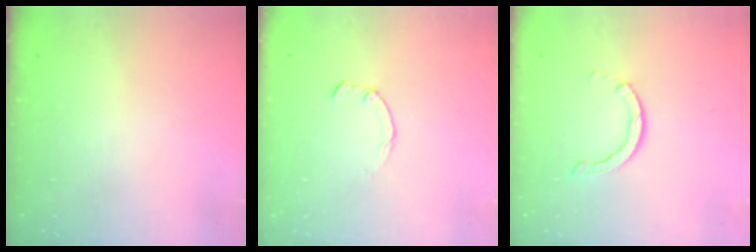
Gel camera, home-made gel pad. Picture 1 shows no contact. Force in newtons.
{"total": 2.2, "press": 2.2, "slide": 0.3}
{"total": 3.2, "press": 3.2, "slide": 0.4}